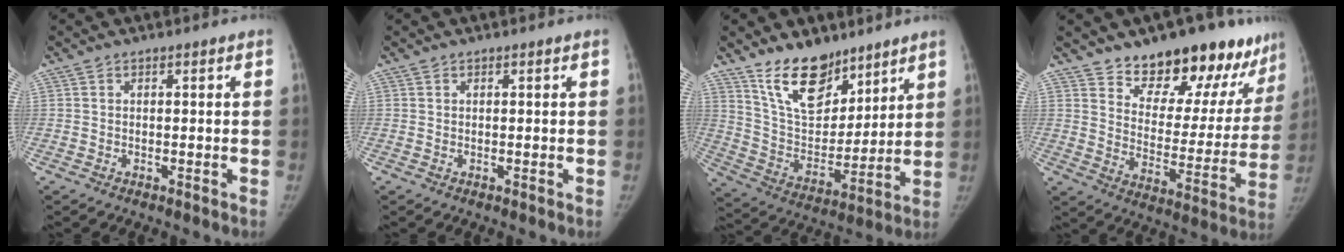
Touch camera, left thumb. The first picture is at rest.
{"total": 0.0}
{"total": 15.3, "force": [11.0, 7.7, 7.4], "torque": [-0.083, -0.076, 0.209]}
{"total": 21.8, "force": [16.7, 9.2, 10.6], "torque": [-0.097, -0.110, 0.239]}